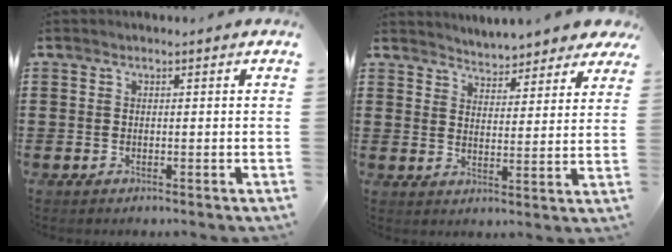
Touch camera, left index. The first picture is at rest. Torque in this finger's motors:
{"motor_torque": [1.11, -1.03, 0.40, 0.09]}